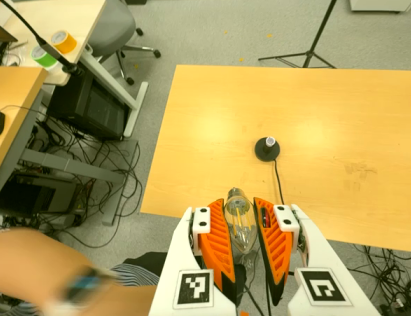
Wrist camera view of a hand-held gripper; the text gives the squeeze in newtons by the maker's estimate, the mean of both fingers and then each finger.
{"total": 21.1, "left": 23.5, "right": 18.8}